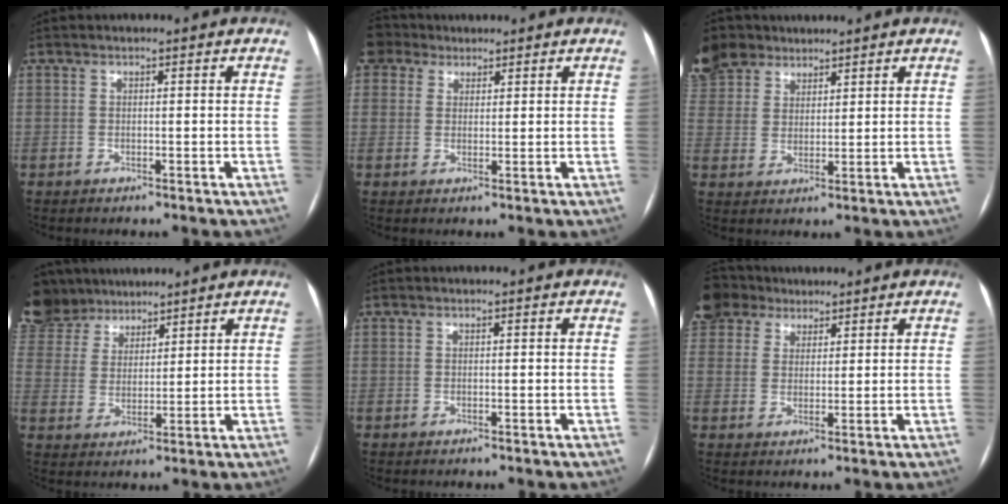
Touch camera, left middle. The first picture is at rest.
{"total": 2.0, "force": [1.7, 0.2, -0.9], "torque": [0.016, 0.008, 0.036]}
{"total": 8.5, "force": [6.9, 4.5, 1.9], "torque": [-0.062, 0.018, 0.145]}
{"total": 14.1, "force": [11.7, 6.4, 4.5], "torque": [-0.130, 0.036, 0.229]}
{"total": 0.0}
{"total": 4.9, "force": [4.3, 2.2, -0.2], "torque": [0.001, 0.015, 0.091]}